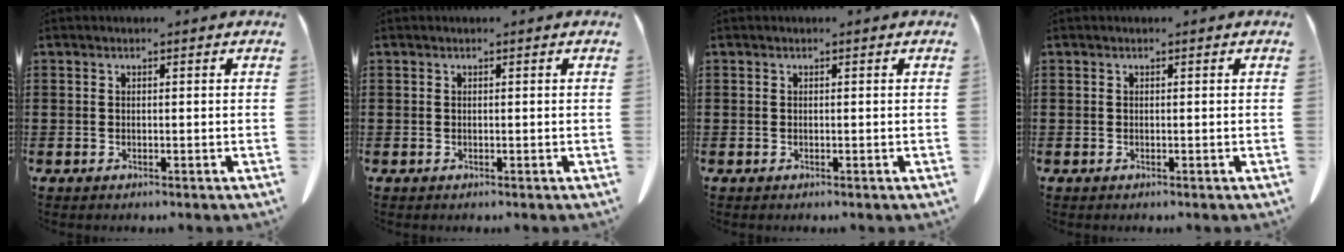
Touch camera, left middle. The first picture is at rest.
{"total": 0.0}
{"total": 0.0}
{"total": 0.0}